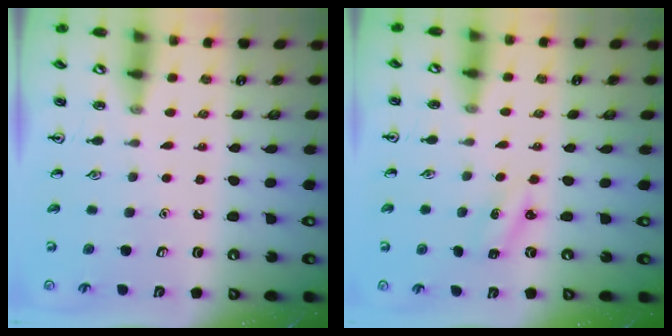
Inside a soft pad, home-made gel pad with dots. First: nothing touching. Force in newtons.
{"total": 2.5, "press": 2.3, "slide": 0.9}